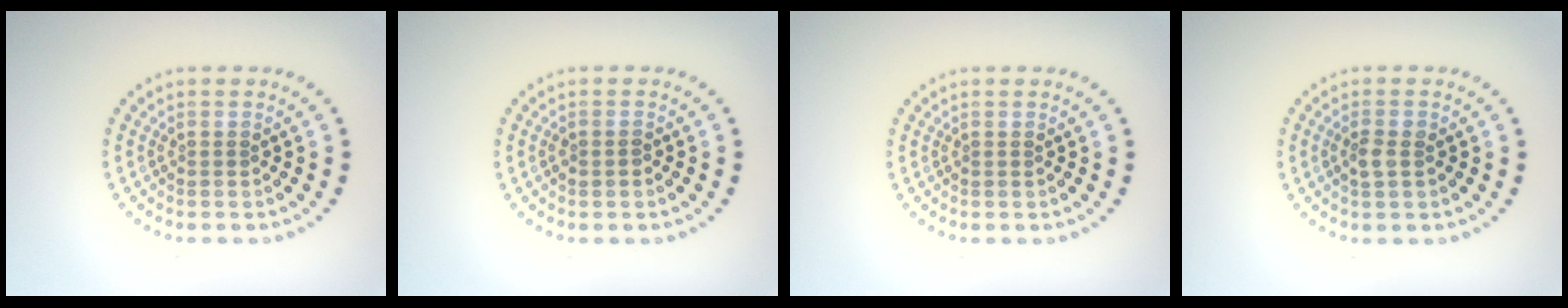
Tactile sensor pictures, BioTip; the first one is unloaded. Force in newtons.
{"total": 0.8, "press": 0.8, "slide": 0.2}
{"total": 0.0}
{"total": 1.5, "press": 1.5, "slide": 0.3}